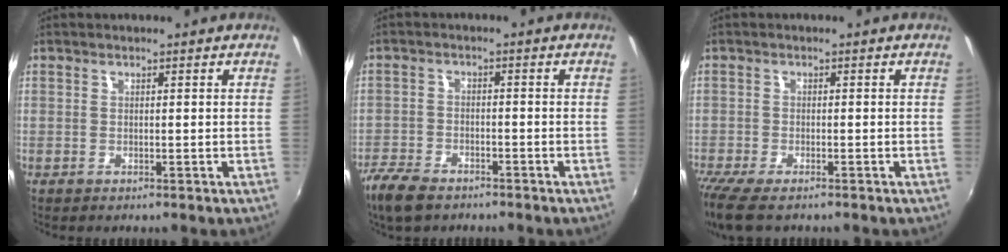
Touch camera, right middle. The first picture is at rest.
{"total": 8.0, "force": [-6.2, 3.5, 3.6], "torque": [-0.109, -0.018, -0.121]}
{"total": 7.8, "force": [-6.1, 1.9, 4.6], "torque": [-0.111, -0.042, -0.114]}